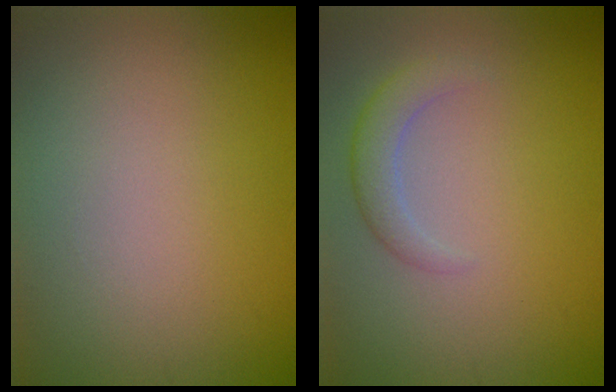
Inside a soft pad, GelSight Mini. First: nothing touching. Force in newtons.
{"total": 2.2, "press": 2.2, "slide": 0.1}